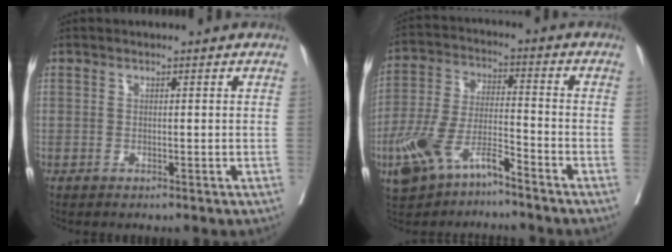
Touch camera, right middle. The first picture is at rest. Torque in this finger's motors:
{"motor_torque": [1.11, -1.03, 0.23, 0.08]}